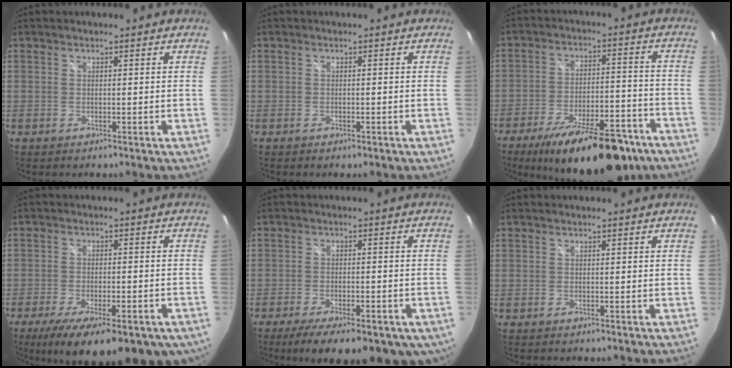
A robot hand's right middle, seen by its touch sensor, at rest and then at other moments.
{"total": 0.9, "force": [-0.7, 0.5, 0.4], "torque": [-0.008, -0.004, -0.012]}
{"total": 22.2, "force": [-16.1, 7.5, 13.3], "torque": [-0.215, -0.020, -0.225]}
{"total": 18.7, "force": [-11.5, 6.9, 13.1], "torque": [-0.230, -0.053, -0.156]}
{"total": 15.4, "force": [-9.7, 6.0, 10.4], "torque": [-0.181, -0.042, -0.128]}
{"total": 0.0}